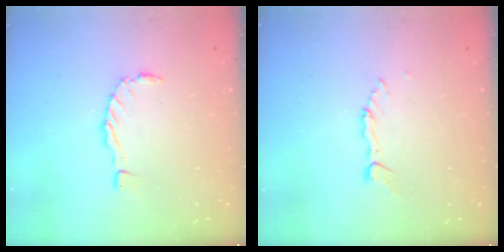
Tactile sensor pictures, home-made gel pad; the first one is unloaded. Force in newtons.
{"total": 4.9, "press": 4.9, "slide": 0.2}